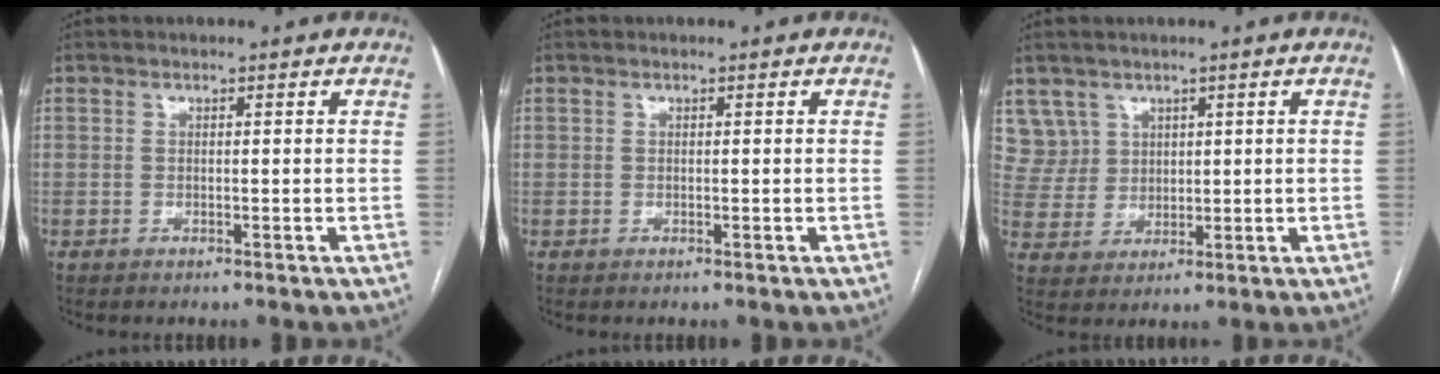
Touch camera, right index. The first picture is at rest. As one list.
[{"total": 0.0}, {"total": 6.1, "force": [3.5, 4.9, -0.3], "torque": [0.008, 0.011, 0.081]}]